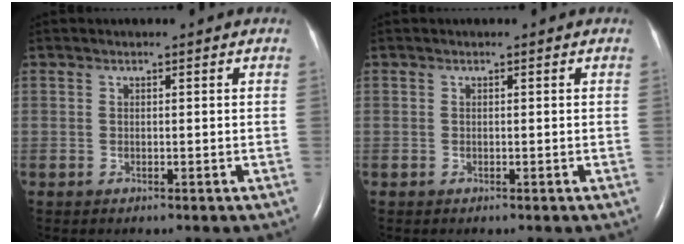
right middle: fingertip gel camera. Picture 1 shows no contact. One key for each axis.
{"total": 0.0}